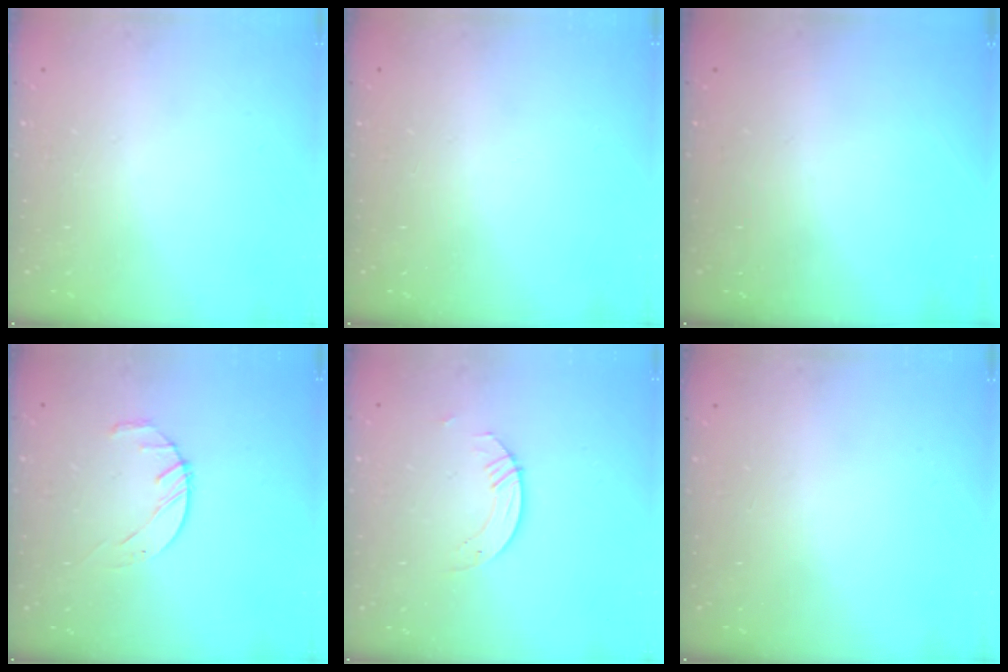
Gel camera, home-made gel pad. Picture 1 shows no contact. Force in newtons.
{"total": 0.0}
{"total": 0.0}
{"total": 4.8, "press": 4.7, "slide": 0.6}
{"total": 2.8, "press": 2.8, "slide": 0.2}
{"total": 0.0}